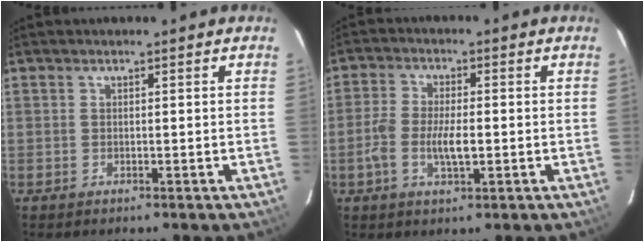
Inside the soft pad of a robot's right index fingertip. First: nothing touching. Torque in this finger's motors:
{"motor_torque": [0.34, -0.01, 0.20, 0.12]}